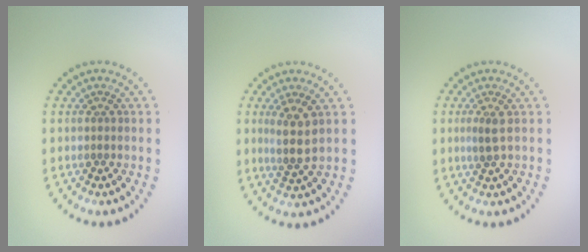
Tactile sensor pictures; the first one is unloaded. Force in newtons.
{"total": 2.8, "press": 2.2, "slide": 1.6}
{"total": 1.2, "press": 1.1, "slide": 0.6}